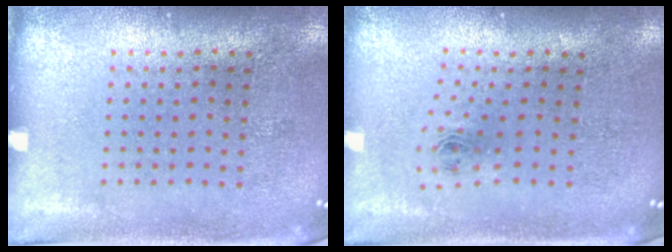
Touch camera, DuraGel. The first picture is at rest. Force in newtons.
{"total": 0.8, "press": 0.3, "slide": 0.7}